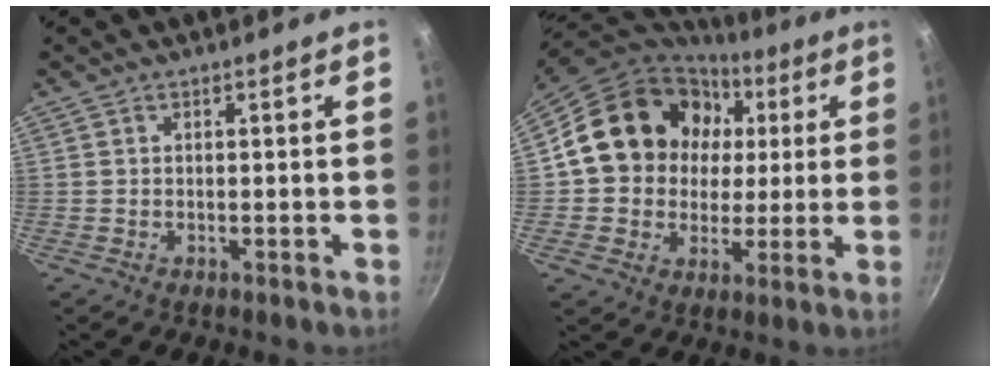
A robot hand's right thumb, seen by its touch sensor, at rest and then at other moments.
{"total": 19.8, "force": [4.4, 16.8, 9.4], "torque": [-0.139, 0.025, 0.075]}